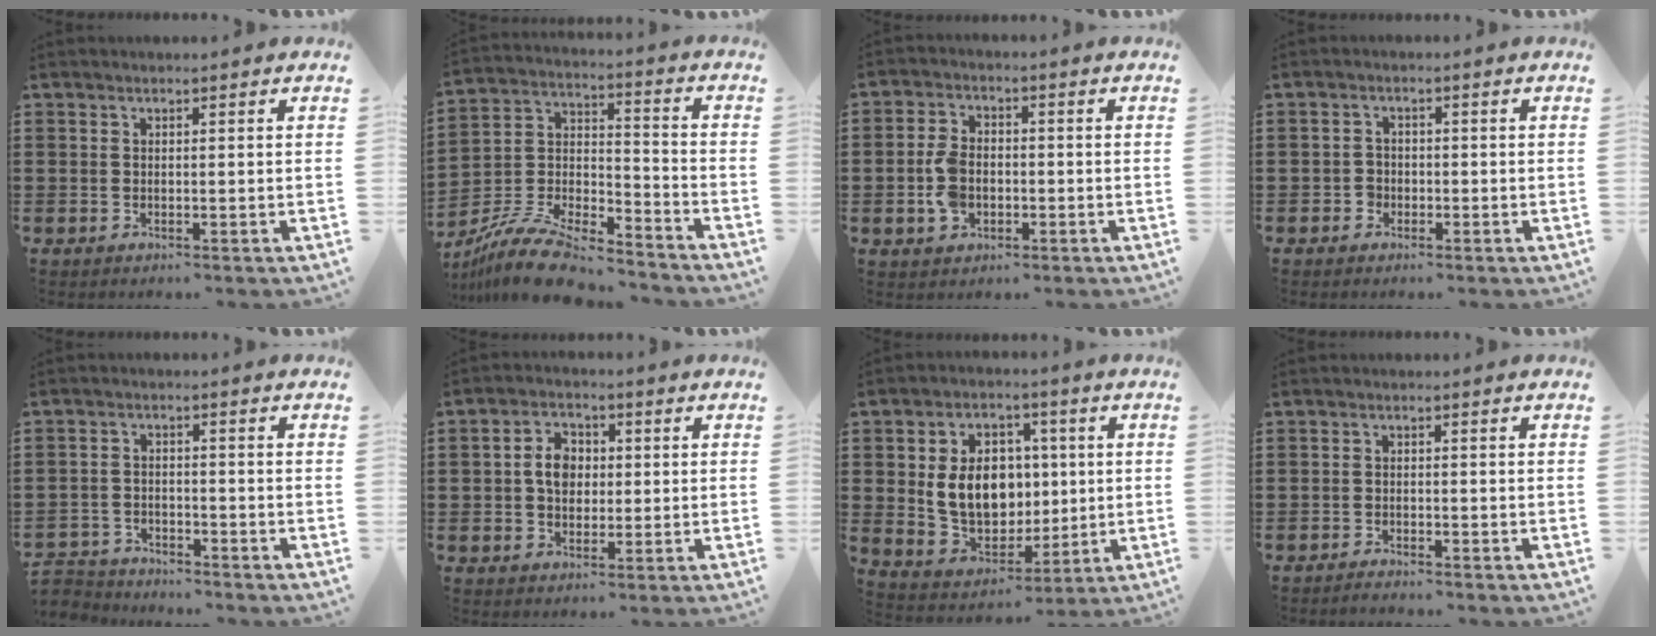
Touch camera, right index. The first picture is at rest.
{"total": 11.2, "force": [-10.1, 2.1, 4.5], "torque": [-0.092, 0.022, -0.200]}
{"total": 5.5, "force": [-1.1, 3.6, 4.0], "torque": [-0.103, 0.000, -0.027]}
{"total": 1.9, "force": [-1.0, 1.5, 0.4], "torque": [-0.013, 0.001, -0.021]}
{"total": 3.5, "force": [-3.5, 0.5, -0.3], "torque": [-0.011, -0.004, -0.079]}
{"total": 4.9, "force": [0.1, 3.6, 3.2], "torque": [-0.079, 0.011, -0.004]}
{"total": 10.6, "force": [1.1, 7.9, 7.0], "torque": [-0.142, 0.016, 0.018]}
{"total": 1.2, "force": [-1.2, 0.0, 0.0], "torque": [-0.004, 0.002, -0.026]}